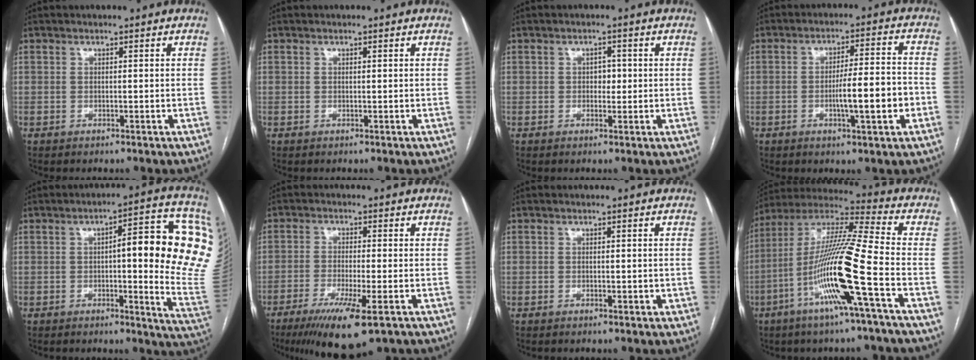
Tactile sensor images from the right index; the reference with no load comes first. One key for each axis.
{"total": 0.0}
{"total": 1.9, "fx": 0.1, "fy": 1.3, "fz": 1.4, "tx": -0.016, "ty": 0.004, "tz": 0.002}
{"total": 8.9, "fx": -2.4, "fy": 0.8, "fz": 8.5, "tx": -0.136, "ty": 0.007, "tz": -0.037}
{"total": 19.7, "fx": 3.1, "fy": 3.2, "fz": 19.2, "tx": -0.176, "ty": 0.029, "tz": 0.038}
{"total": 9.9, "fx": -5.6, "fy": 0.8, "fz": 8.2, "tx": -0.144, "ty": -0.029, "tz": -0.089}
{"total": 1.2, "fx": -0.1, "fy": 0.6, "fz": 1.1, "tx": -0.017, "ty": -0.001, "tz": 0.003}
{"total": 17.4, "fx": -6.0, "fy": -1.0, "fz": 16.4, "tx": -0.322, "ty": -0.007, "tz": -0.121}